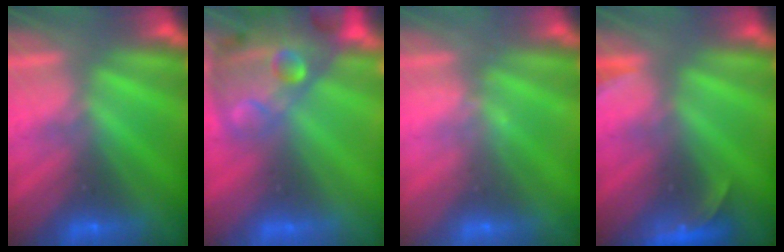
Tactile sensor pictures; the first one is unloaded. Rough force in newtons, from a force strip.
{"total": 7.8}
{"total": 2.1}
{"total": 2.6}